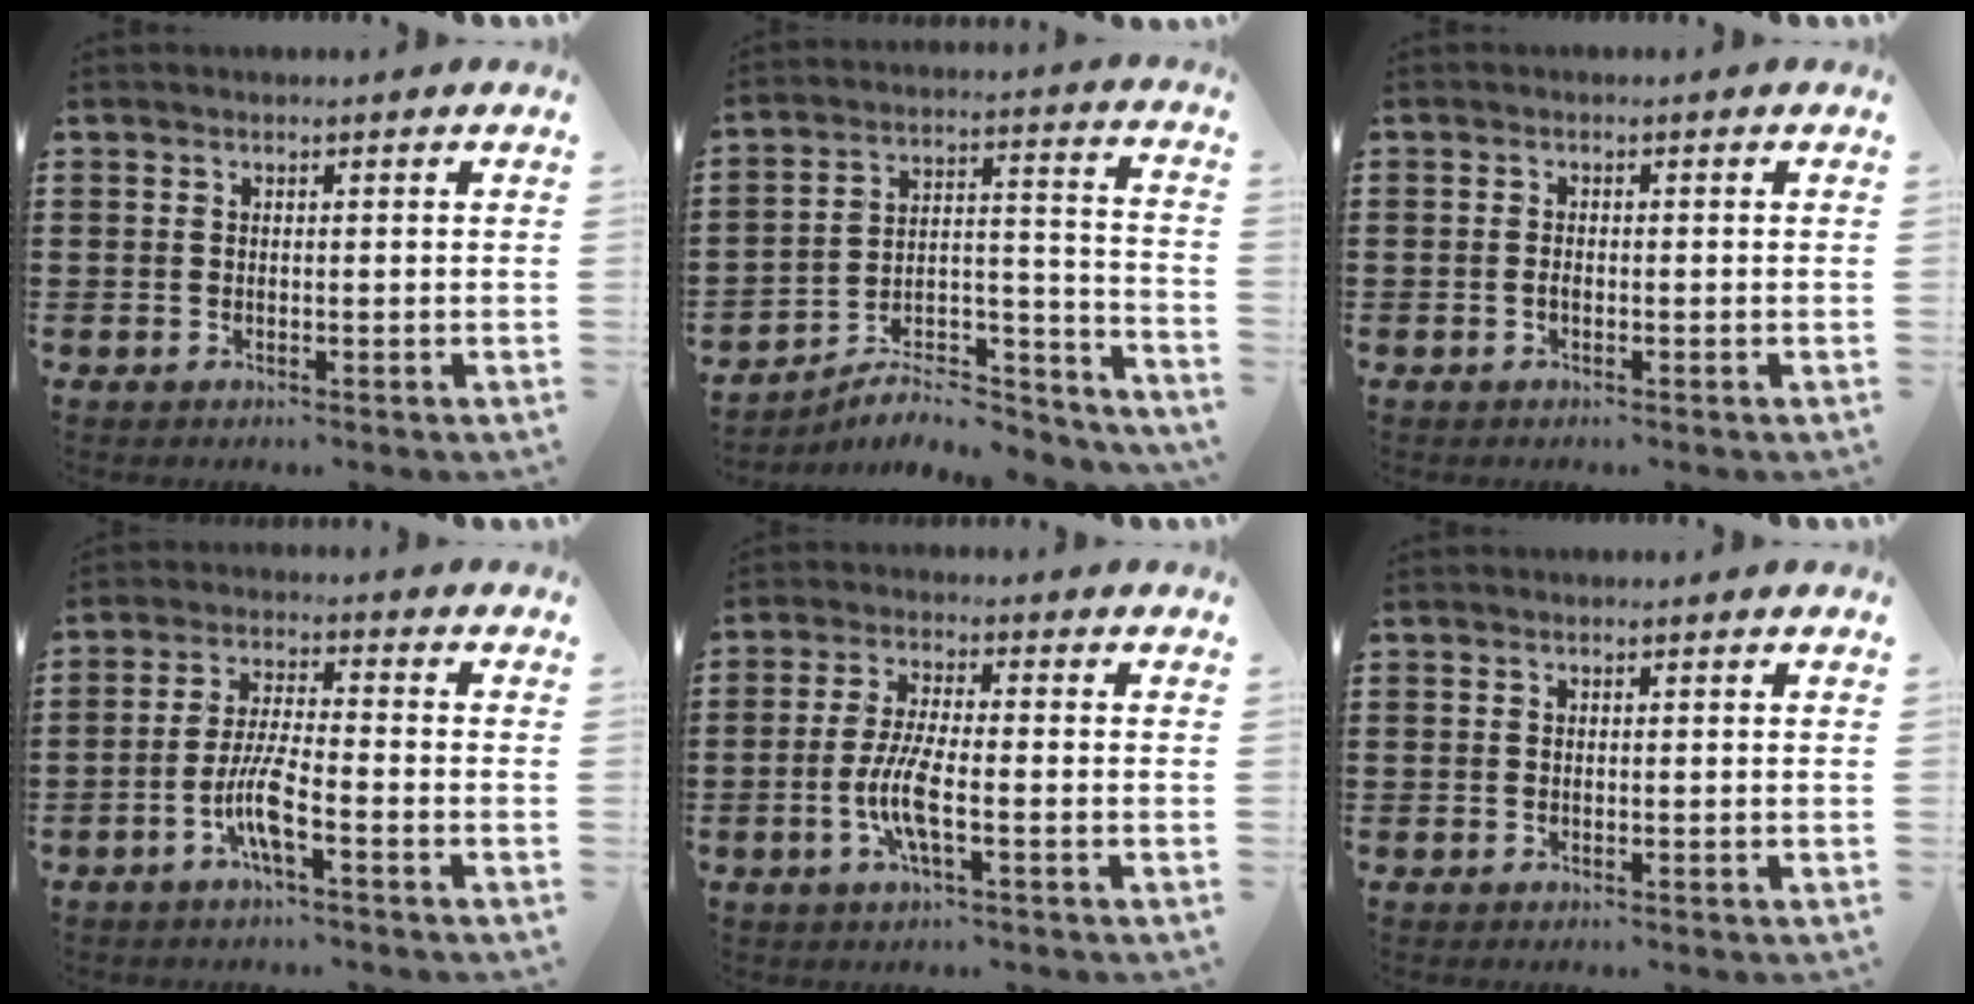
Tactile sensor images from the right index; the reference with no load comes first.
{"total": 5.7, "force": [-5.0, 1.9, 2.0], "torque": [-0.030, 0.000, -0.096]}
{"total": 0.7, "force": [-0.3, 0.3, 0.6], "torque": [-0.013, -0.004, -0.005]}
{"total": 6.6, "force": [-3.2, 0.9, 5.7], "torque": [-0.128, -0.010, -0.065]}
{"total": 6.5, "force": [-2.0, 1.5, 6.1], "torque": [-0.136, -0.011, -0.044]}
{"total": 0.0}